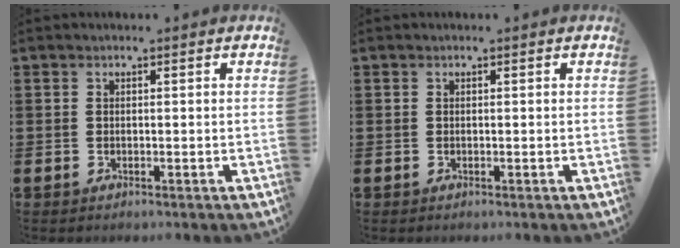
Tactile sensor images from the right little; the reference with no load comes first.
{"total": 0.0}